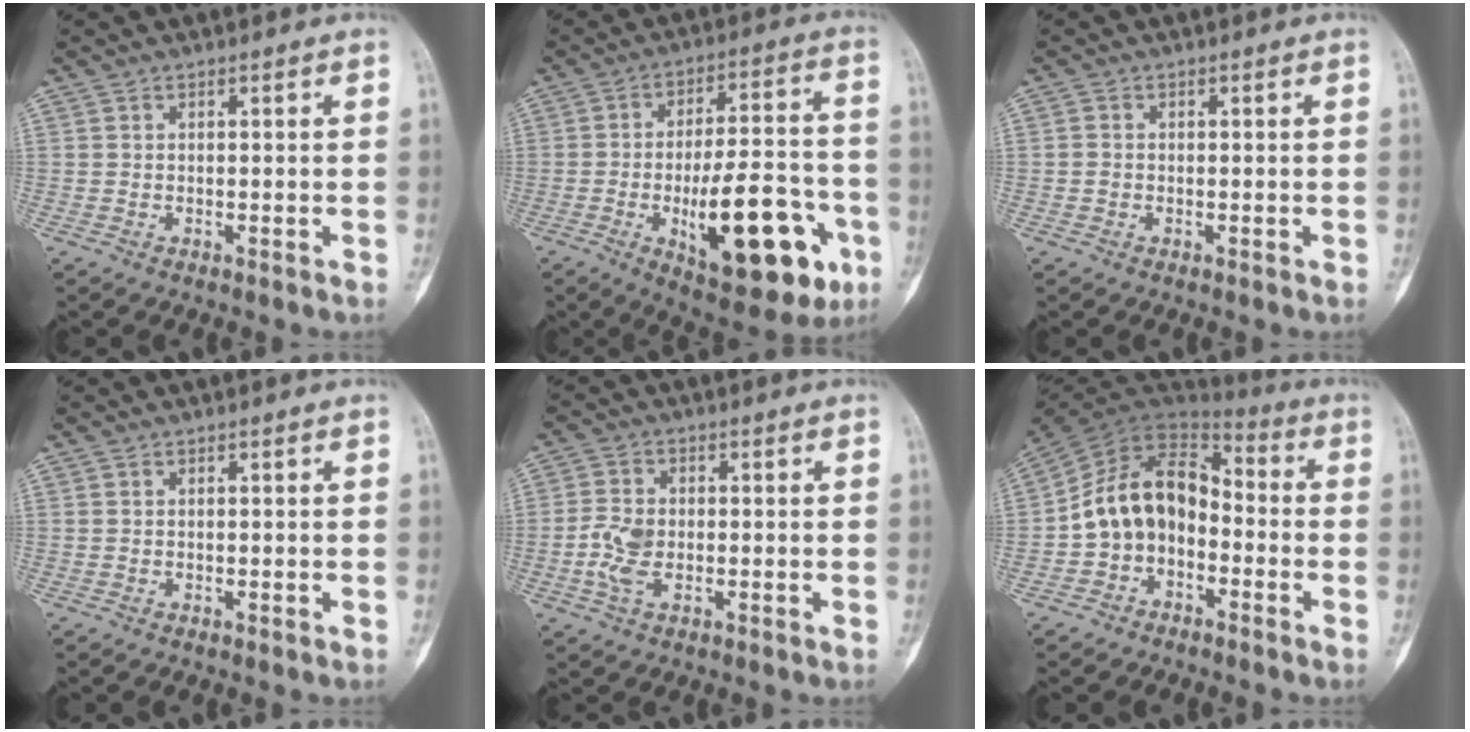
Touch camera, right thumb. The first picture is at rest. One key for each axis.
{"total": 28.2, "fx": -10.2, "fy": 11.0, "fz": 23.9, "tx": -0.332, "ty": 0.039, "tz": -0.138}
{"total": 1.0, "fx": -0.2, "fy": 0.8, "fz": 0.4, "tx": -0.004, "ty": 0.003, "tz": -0.005}
{"total": 0.0}
{"total": 5.8, "fx": -1.0, "fy": 3.6, "fz": 4.4, "tx": -0.096, "ty": 0.006, "tz": -0.021}
{"total": 13.6, "fx": -2.9, "fy": 10.0, "fz": 8.8, "tx": -0.130, "ty": 0.066, "tz": -0.063}